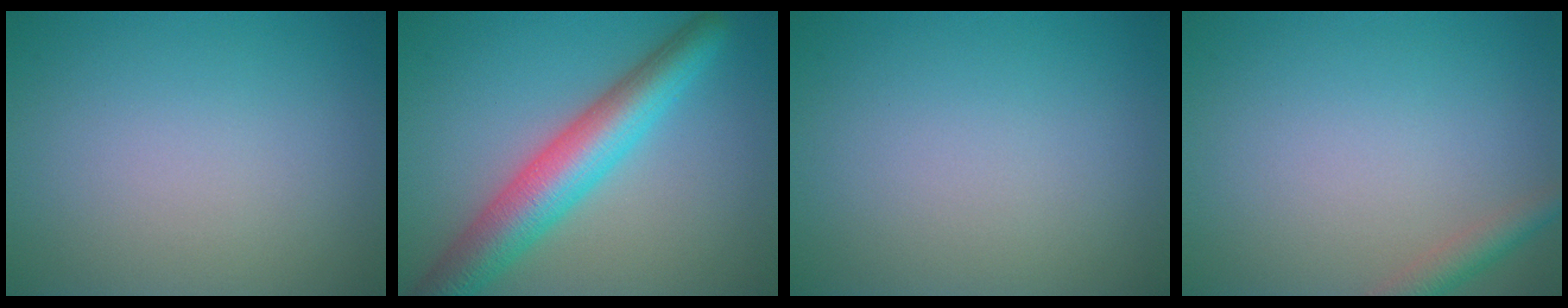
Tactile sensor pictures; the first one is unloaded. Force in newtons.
{"total": 7.0, "press": 7.0, "slide": 0.2}
{"total": 0.0}
{"total": 2.0, "press": 2.0, "slide": 0.1}